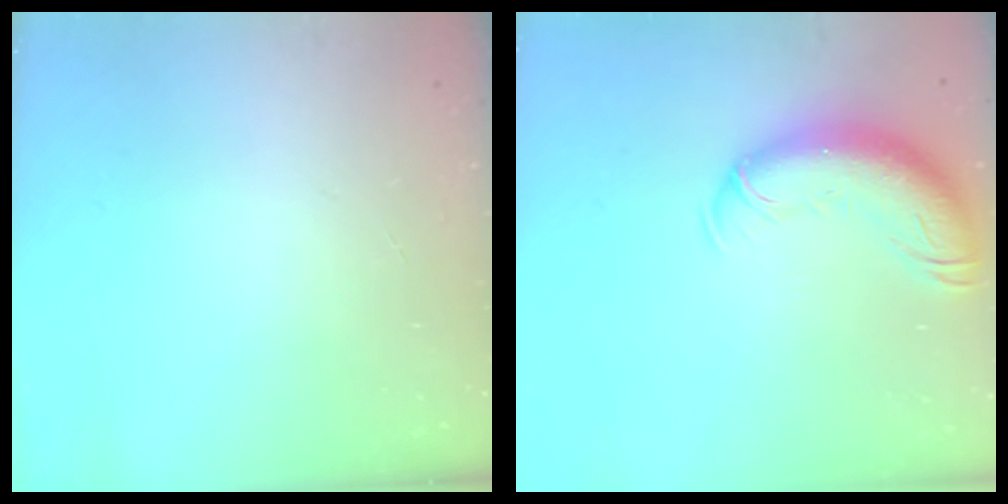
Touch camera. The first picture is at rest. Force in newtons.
{"total": 15.2, "press": 14.8, "slide": 3.6}